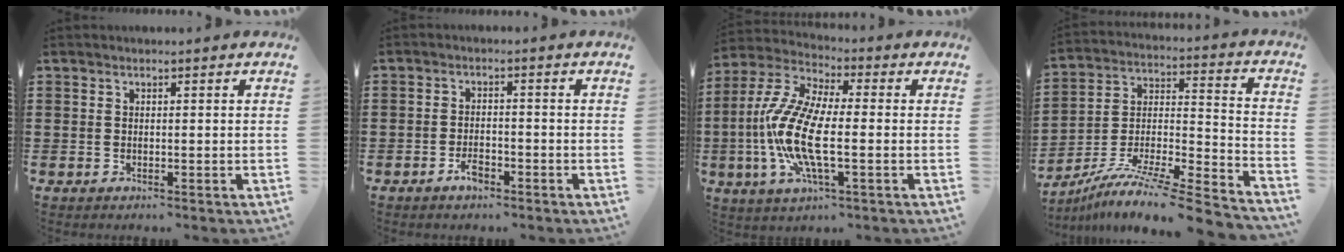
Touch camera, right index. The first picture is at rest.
{"total": 2.8, "force": [-1.8, 1.1, 1.9], "torque": [-0.041, -0.001, -0.035]}
{"total": 11.9, "force": [-2.3, 3.9, 11.0], "torque": [-0.261, -0.019, -0.050]}
{"total": 9.0, "force": [-7.4, 0.6, 5.0], "torque": [-0.089, 0.000, -0.151]}